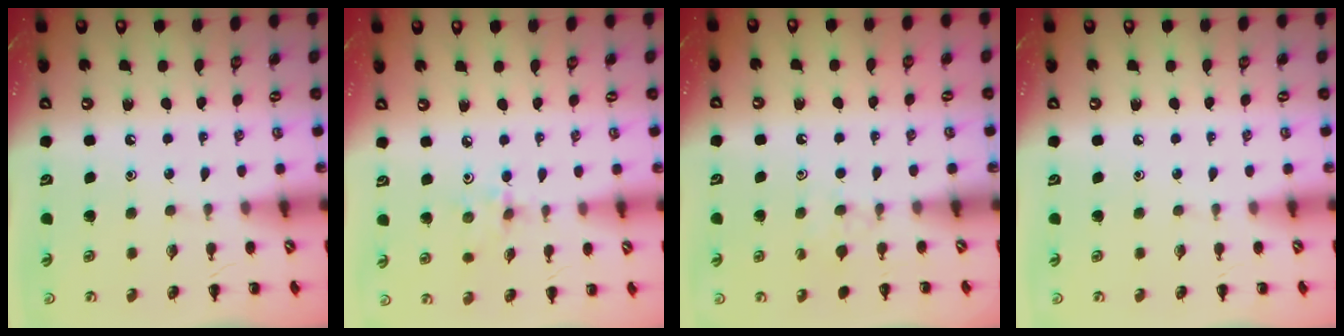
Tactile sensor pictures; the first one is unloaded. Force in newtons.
{"total": 2.8, "press": 2.6, "slide": 0.9}
{"total": 4.7, "press": 4.3, "slide": 1.8}
{"total": 0.0}